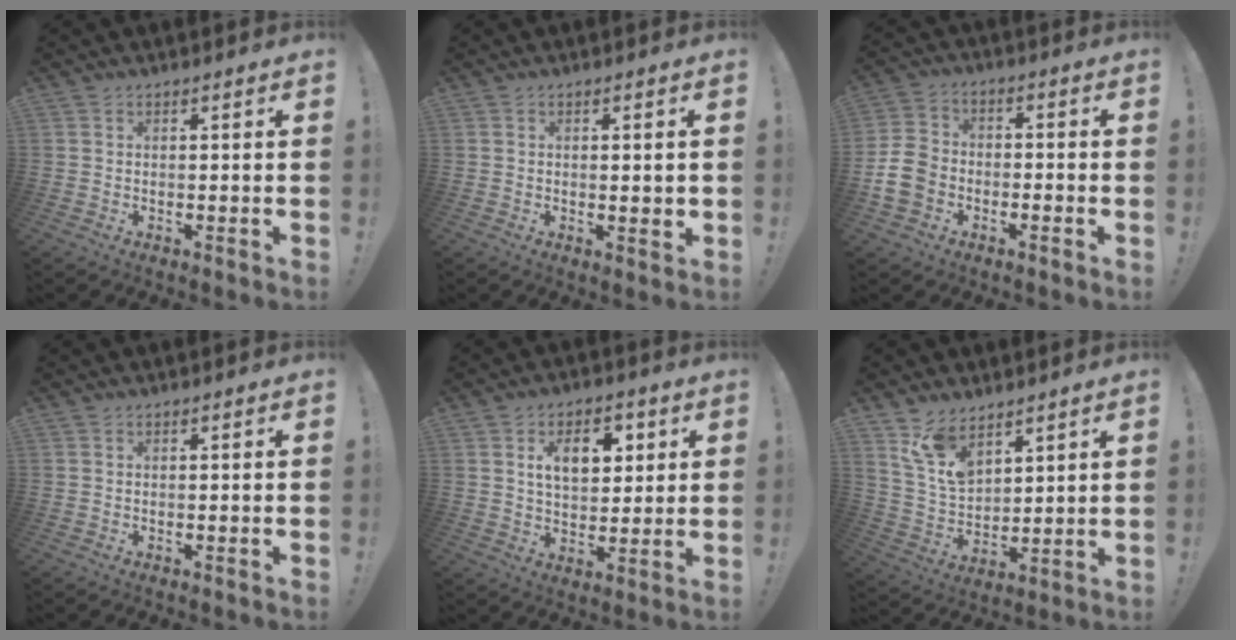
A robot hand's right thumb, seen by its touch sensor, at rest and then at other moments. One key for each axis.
{"total": 2.9, "fx": 0.2, "fy": 0.4, "fz": 2.8, "tx": -0.029, "ty": -0.007, "tz": 0.000}
{"total": 9.2, "fx": -5.2, "fy": 5.9, "fz": 4.8, "tx": -0.102, "ty": 0.034, "tz": -0.092}
{"total": 0.0}
{"total": 10.3, "fx": 3.8, "fy": 6.7, "fz": 6.8, "tx": -0.094, "ty": -0.003, "tz": 0.065}
{"total": 11.4, "fx": 8.4, "fy": 6.0, "fz": 4.8, "tx": -0.106, "ty": -0.043, "tz": 0.168}